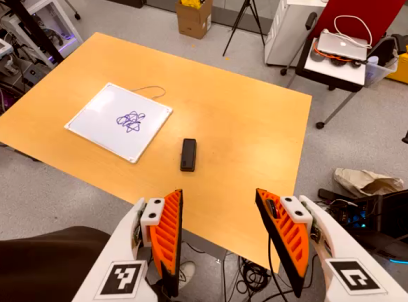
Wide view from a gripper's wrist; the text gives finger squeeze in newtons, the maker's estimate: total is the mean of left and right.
{"total": 0.0}